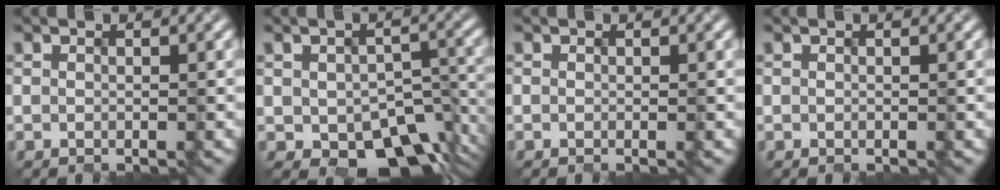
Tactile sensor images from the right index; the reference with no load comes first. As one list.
[{"total": 8.4, "force": [-3.8, 5.1, 5.6], "torque": [-0.091, -0.024, -0.036]}, {"total": 0.0}, {"total": 0.0}]